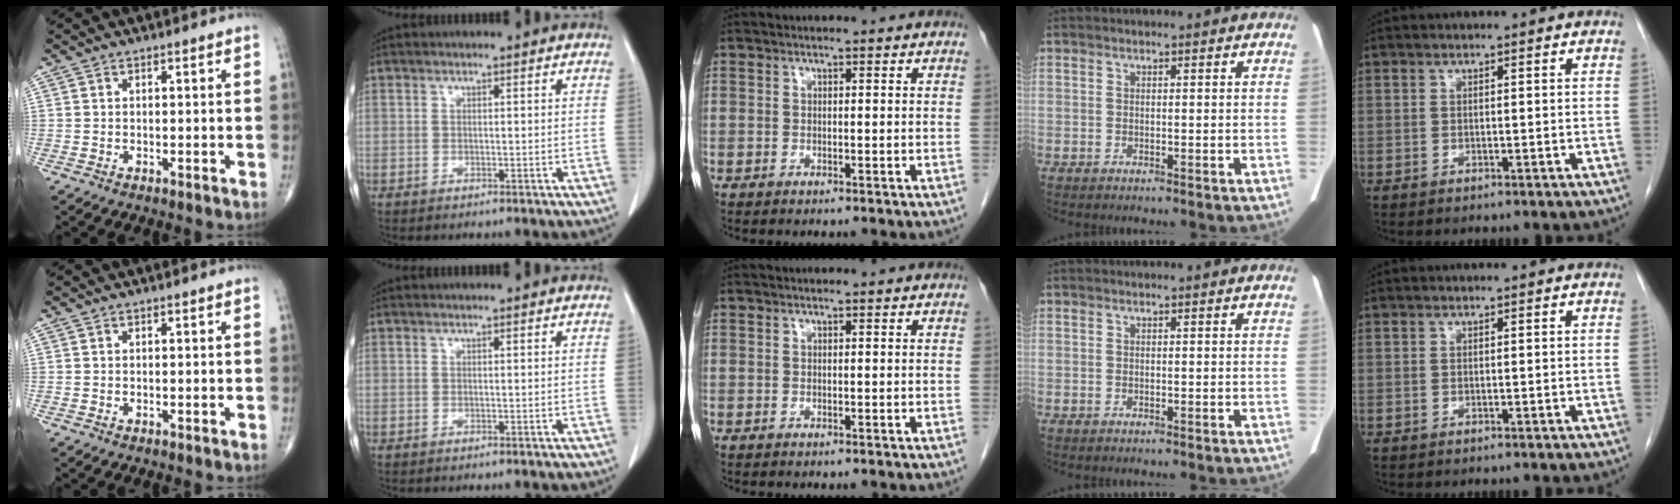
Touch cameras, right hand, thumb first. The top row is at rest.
{}